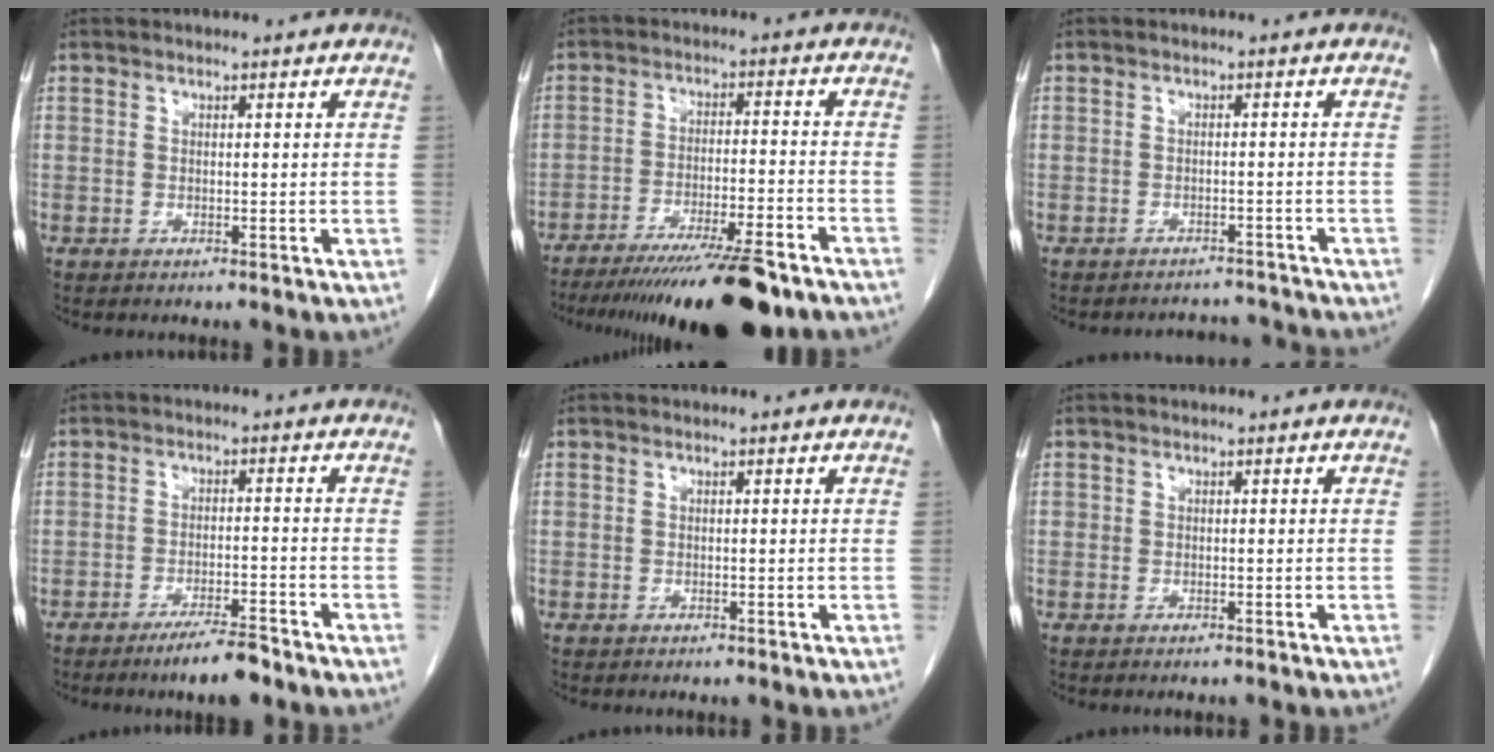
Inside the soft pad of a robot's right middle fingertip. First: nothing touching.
{"total": 16.6, "force": [-13.0, 1.3, 10.2], "torque": [-0.134, -0.026, -0.202]}
{"total": 4.3, "force": [-4.1, 0.9, -1.1], "torque": [0.018, 0.013, -0.052]}
{"total": 5.4, "force": [-4.2, 0.4, 3.4], "torque": [-0.059, -0.009, -0.069]}
{"total": 0.0}
{"total": 0.5, "force": [-0.4, 0.3, 0.0], "torque": [-0.003, 0.002, -0.006]}